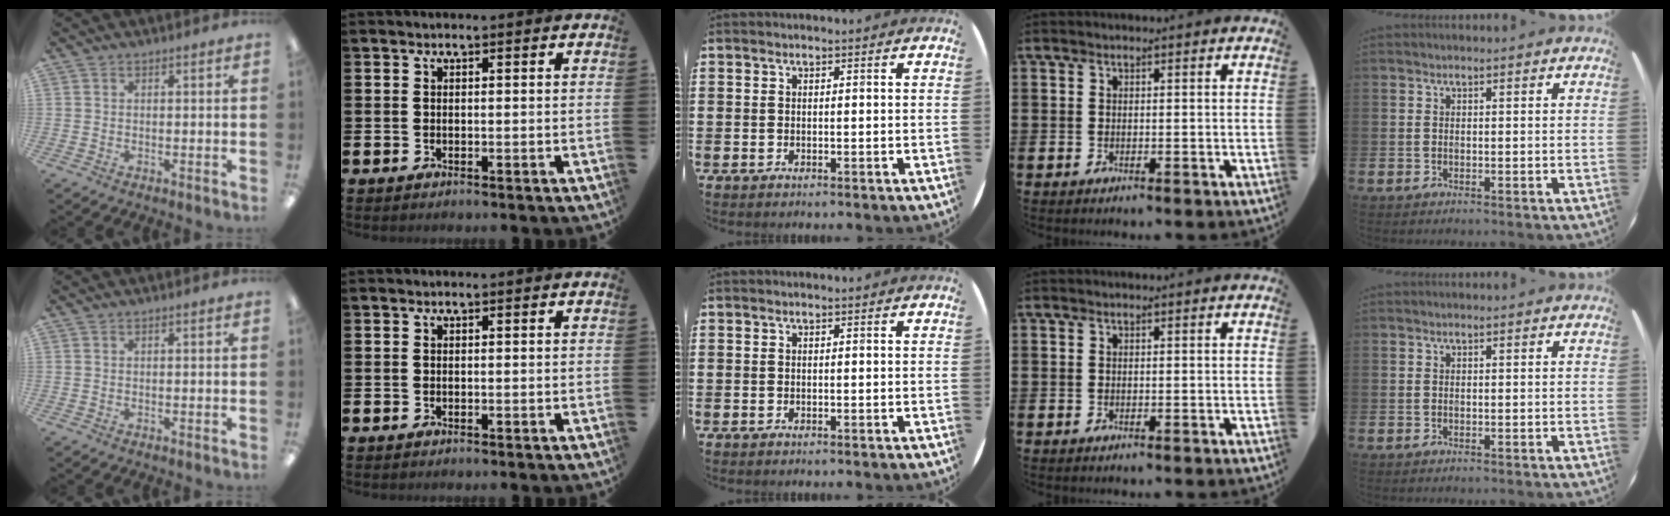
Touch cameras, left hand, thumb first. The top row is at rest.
{}